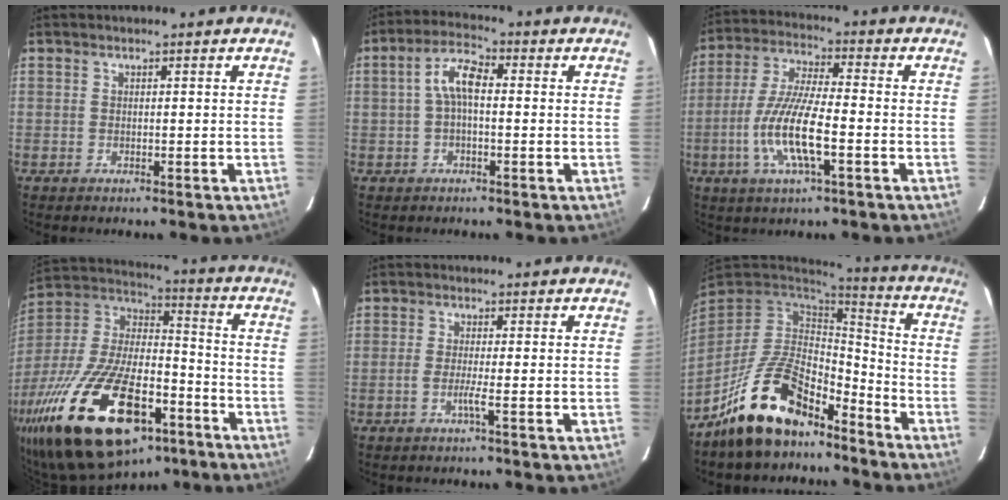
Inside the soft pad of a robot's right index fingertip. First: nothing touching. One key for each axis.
{"total": 5.5, "fx": 0.0, "fy": 2.2, "fz": 5.0, "tx": -0.102, "ty": 0.021, "tz": -0.002}
{"total": 12.7, "fx": -3.9, "fy": 2.5, "fz": 11.8, "tx": -0.246, "ty": -0.007, "tz": -0.076}
{"total": 33.6, "fx": -18.7, "fy": 14.9, "fz": 23.5, "tx": -0.468, "ty": -0.027, "tz": -0.304}
{"total": 2.2, "fx": -1.1, "fy": -0.6, "fz": 1.8, "tx": -0.042, "ty": -0.004, "tz": -0.028}
{"total": 16.7, "fx": -11.8, "fy": 7.3, "fz": 9.4, "tx": -0.201, "ty": 0.006, "tz": -0.201}